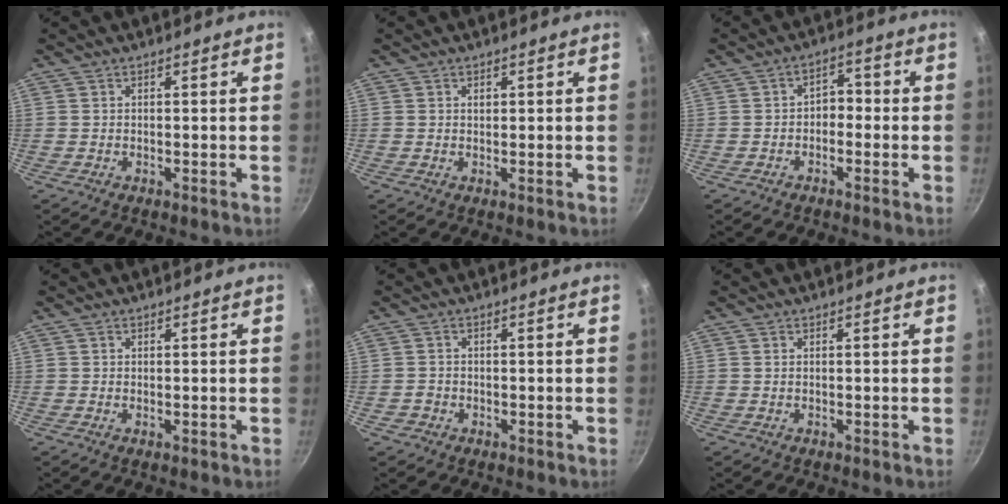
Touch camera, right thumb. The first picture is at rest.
{"total": 0.9, "force": [0.3, 0.7, 0.4], "torque": [-0.002, 0.001, 0.005]}
{"total": 3.5, "force": [-1.1, 2.5, 2.2], "torque": [-0.008, 0.021, -0.025]}
{"total": 0.0}
{"total": 1.8, "force": [-0.7, 1.6, 0.4], "torque": [-0.004, 0.006, -0.009]}
{"total": 0.0}